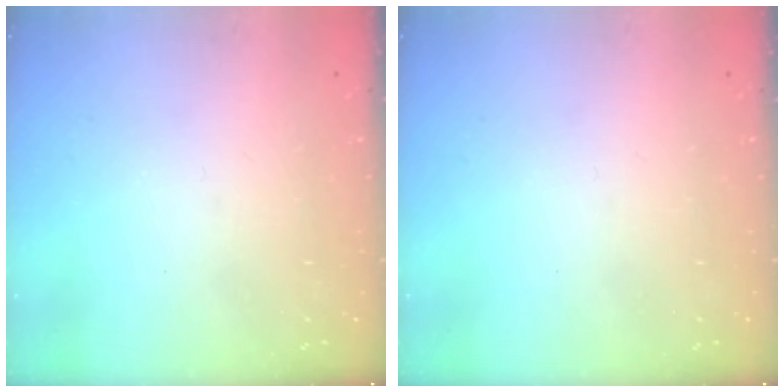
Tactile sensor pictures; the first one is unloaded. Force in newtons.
{"total": 0.0}